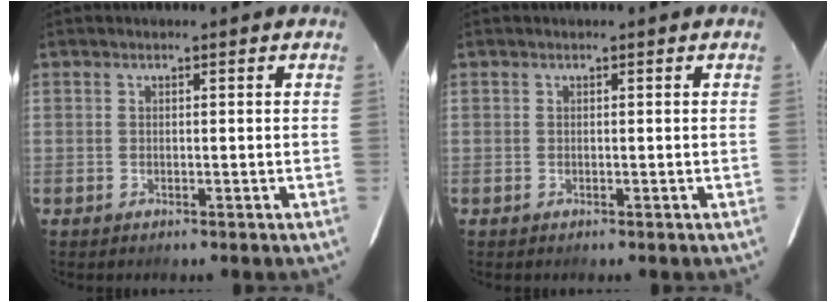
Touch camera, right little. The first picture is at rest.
{"total": 0.0}